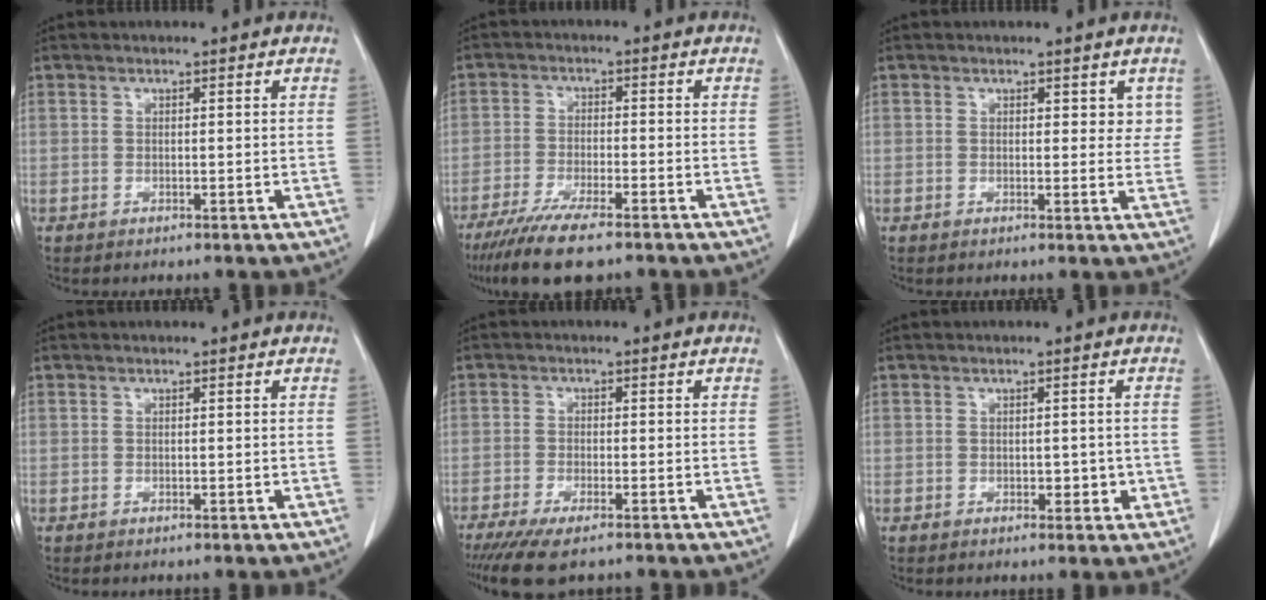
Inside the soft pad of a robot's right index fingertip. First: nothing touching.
{"total": 8.9, "force": [-6.7, 1.7, 5.6], "torque": [-0.097, -0.020, -0.111]}
{"total": 2.2, "force": [1.3, 1.3, 1.3], "torque": [-0.004, -0.004, 0.014]}
{"total": 0.0}
{"total": 7.3, "force": [-5.6, 1.4, 4.5], "torque": [-0.073, -0.016, -0.089]}
{"total": 2.4, "force": [-0.4, 1.6, 1.8], "torque": [-0.017, 0.005, -0.001]}